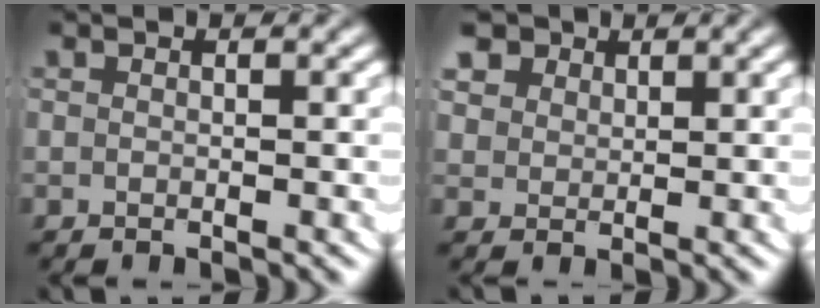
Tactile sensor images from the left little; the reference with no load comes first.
{"total": 4.5, "force": [2.5, 3.3, 1.8], "torque": [-0.046, -0.006, 0.048]}